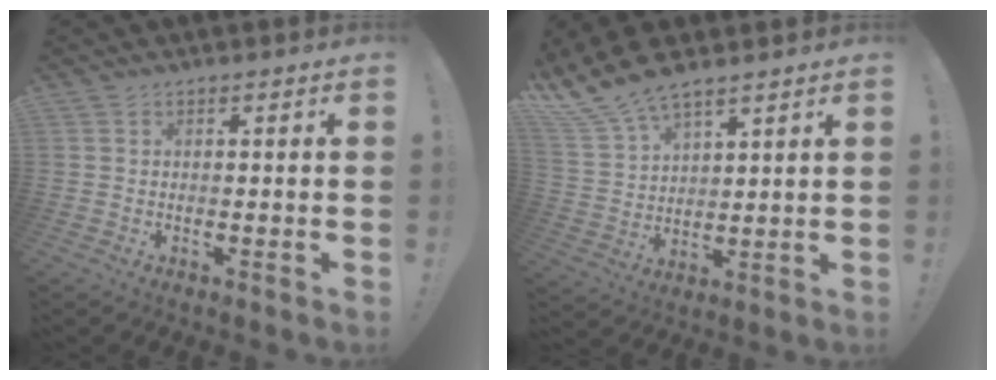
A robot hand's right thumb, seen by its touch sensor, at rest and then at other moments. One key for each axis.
{"total": 11.4, "fx": 9.6, "fy": 3.9, "fz": 4.8, "tx": -0.112, "ty": -0.055, "tz": 0.183}